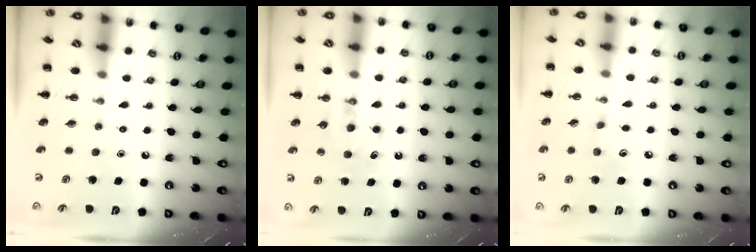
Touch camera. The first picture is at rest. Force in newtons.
{"total": 5.6, "press": 5.3, "slide": 1.6}
{"total": 7.1, "press": 6.9, "slide": 1.6}